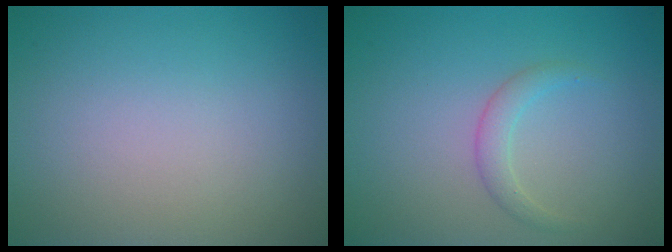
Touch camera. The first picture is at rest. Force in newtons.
{"total": 1.5, "press": 1.5, "slide": 0.1}